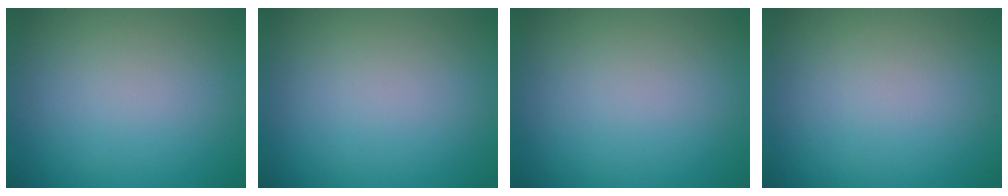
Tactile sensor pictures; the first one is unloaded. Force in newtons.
{"total": 0.0}
{"total": 0.0}
{"total": 0.0}